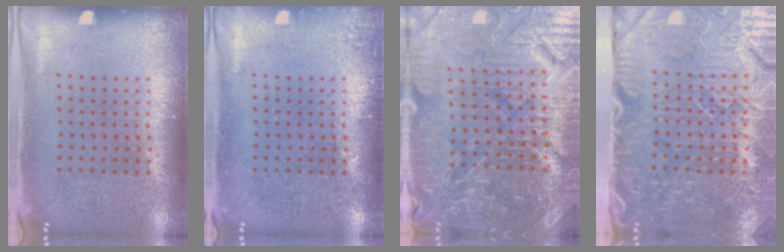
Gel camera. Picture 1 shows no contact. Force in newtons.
{"total": 0.8, "press": 0.8, "slide": 0.2}
{"total": 5.4, "press": 5.1, "slide": 1.8}
{"total": 5.1, "press": 4.5, "slide": 2.5}